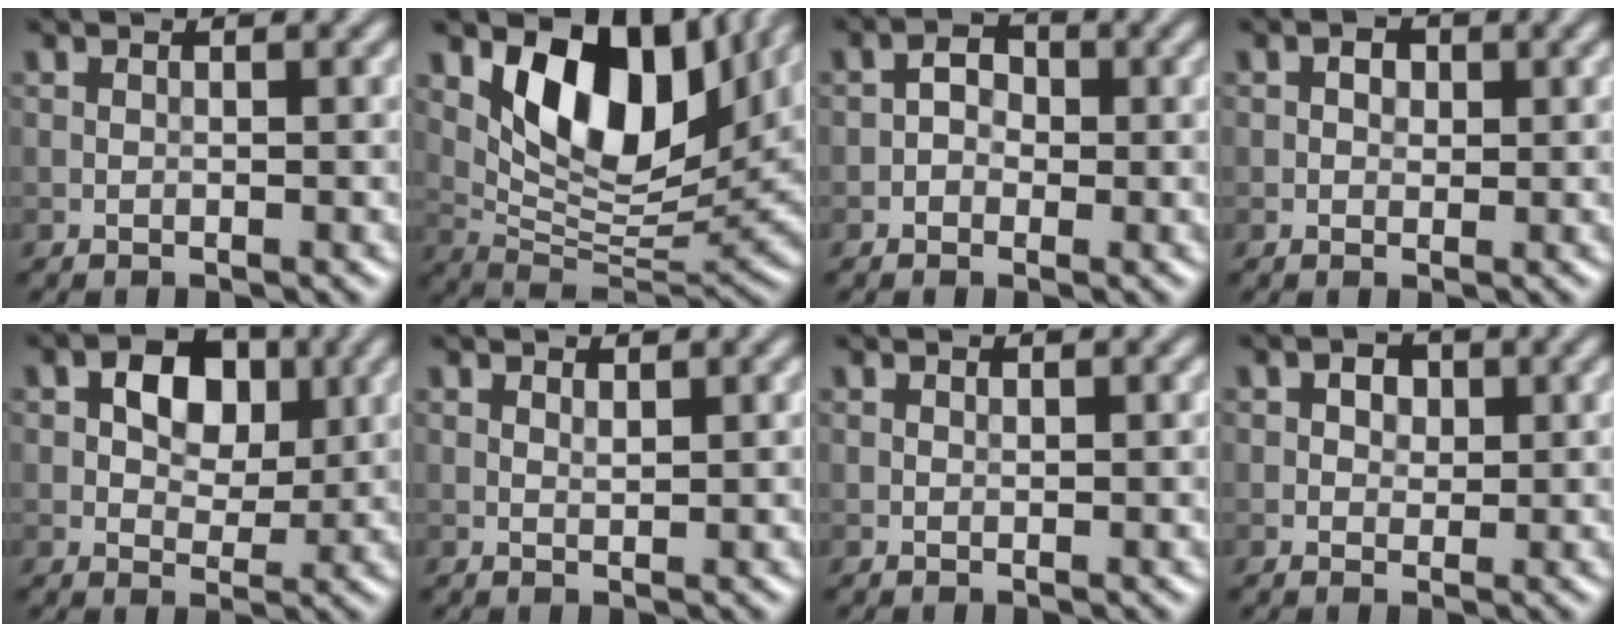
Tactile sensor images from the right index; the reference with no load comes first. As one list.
[{"total": 10.8, "force": [4.4, 6.0, 7.8], "torque": [-0.121, -0.016, 0.078]}, {"total": 1.8, "force": [-0.5, 1.5, 0.9], "torque": [-0.007, 0.005, -0.016]}, {"total": 1.4, "force": [0.4, 1.0, 0.8], "torque": [-0.008, -0.001, 0.001]}, {"total": 5.2, "force": [1.1, 3.6, 3.5], "torque": [-0.050, 0.003, 0.008]}, {"total": 0.8, "force": [0.6, 0.2, 0.4], "torque": [-0.009, -0.002, 0.013]}, {"total": 0.0}, {"total": 2.2, "force": [0.8, 1.5, 1.3], "torque": [-0.014, 0.001, 0.006]}]